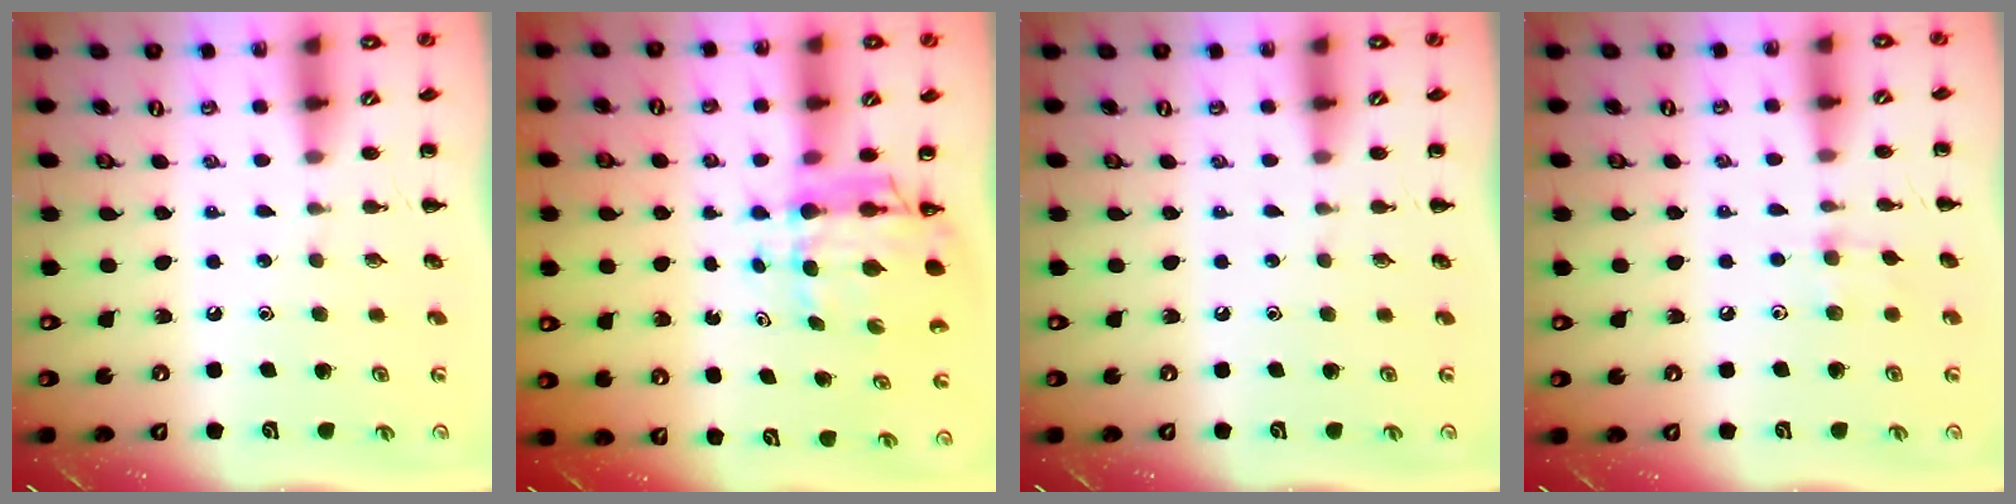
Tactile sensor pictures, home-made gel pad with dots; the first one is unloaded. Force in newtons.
{"total": 6.9, "press": 6.6, "slide": 2.2}
{"total": 0.0}
{"total": 3.7, "press": 3.5, "slide": 1.1}